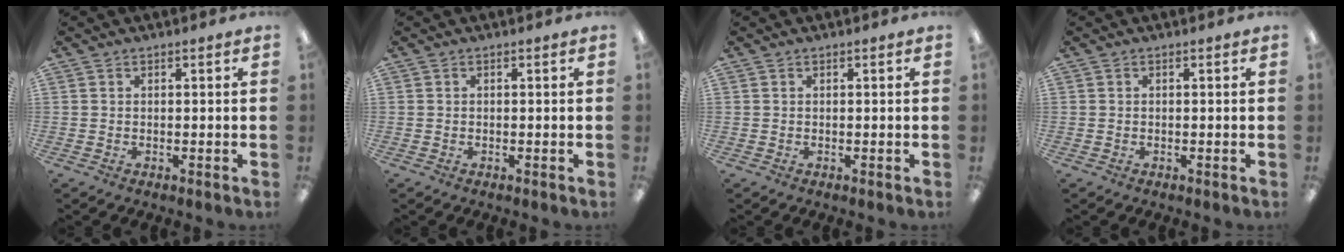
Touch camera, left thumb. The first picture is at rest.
{"total": 0.0}
{"total": 0.0}
{"total": 0.0}